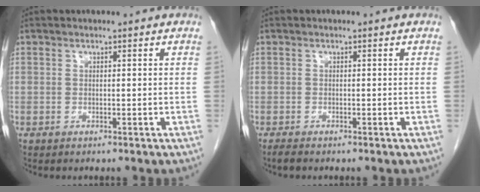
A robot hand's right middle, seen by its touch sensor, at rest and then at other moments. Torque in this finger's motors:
{"motor_torque": [0.05, -0.02, 0.00, 0.01]}